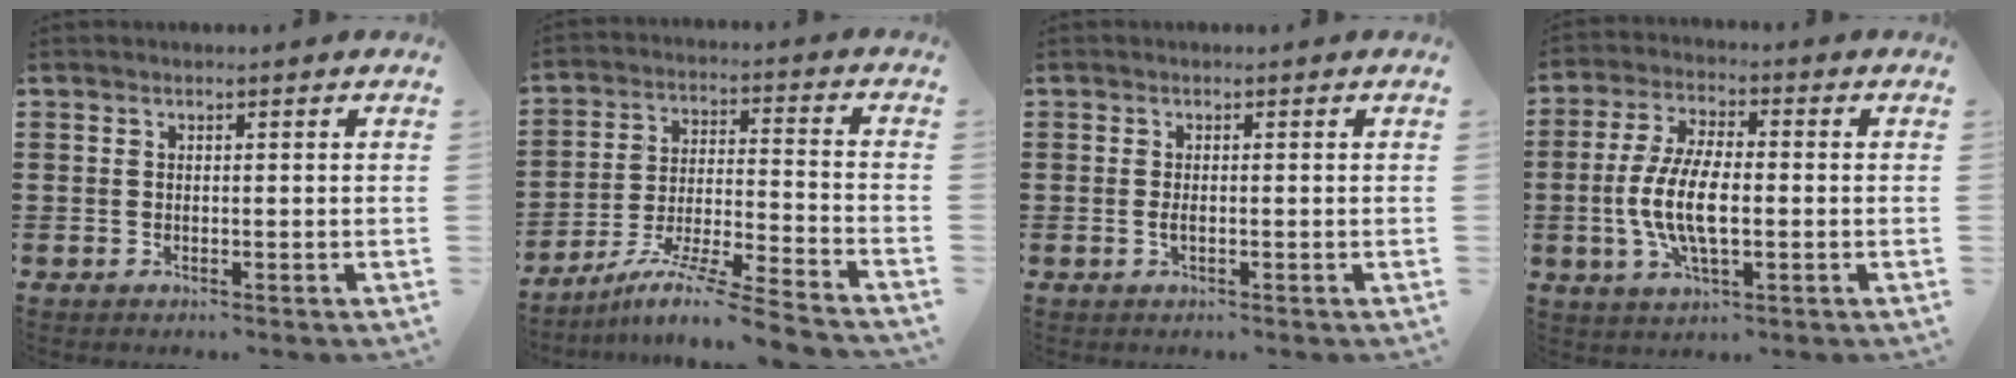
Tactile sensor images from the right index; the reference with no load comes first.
{"total": 9.7, "force": [-8.2, -0.4, 5.0], "torque": [-0.097, -0.001, -0.165]}
{"total": 1.0, "force": [-0.2, 0.3, 0.9], "torque": [-0.018, 0.000, -0.003]}
{"total": 9.5, "force": [-1.3, 3.9, 8.6], "torque": [-0.188, -0.006, -0.030]}